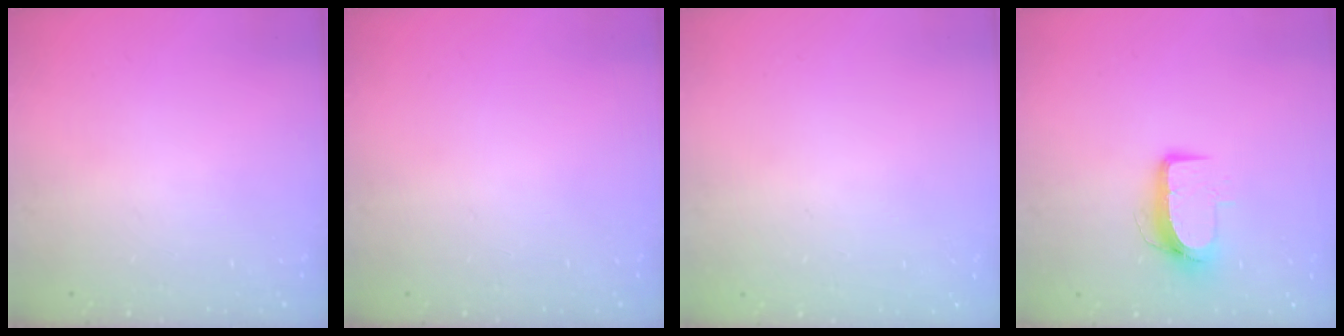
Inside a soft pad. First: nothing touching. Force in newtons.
{"total": 0.0}
{"total": 0.0}
{"total": 9.1, "press": 9.1, "slide": 0.9}